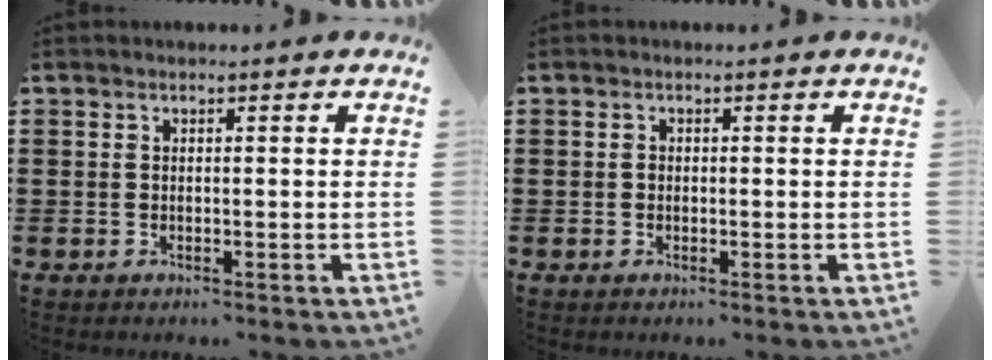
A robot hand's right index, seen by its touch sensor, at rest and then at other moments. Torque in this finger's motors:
{"motor_torque": [0.42, -0.21, 0.07, 0.00]}